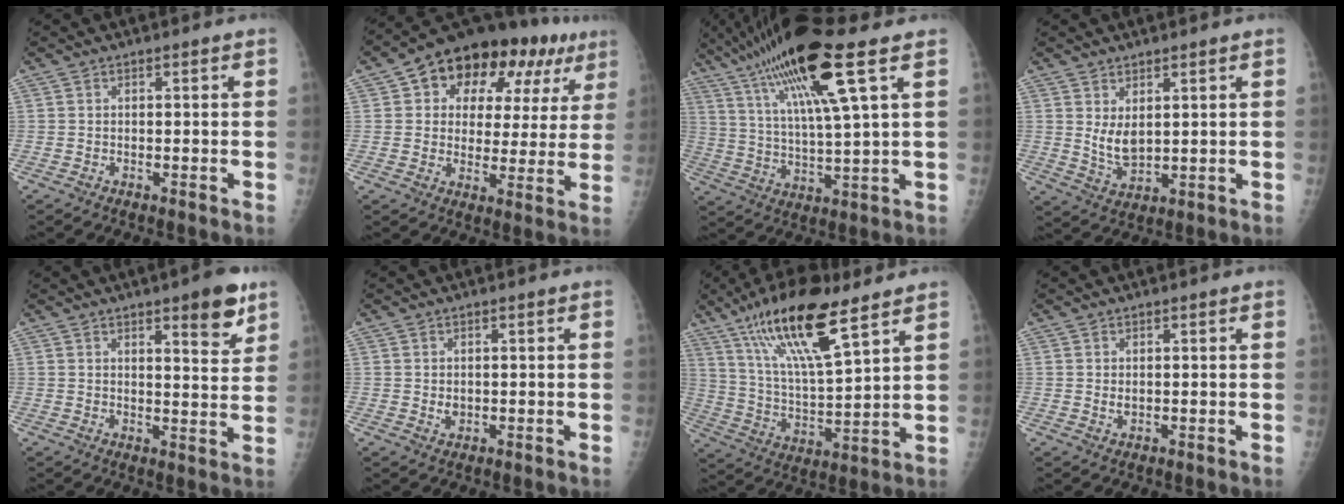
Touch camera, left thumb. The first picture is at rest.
{"total": 21.4, "force": [9.9, 12.6, 14.1], "torque": [-0.150, 0.015, 0.139]}
{"total": 20.0, "force": [10.3, 2.5, 17.0], "torque": [-0.324, -0.013, 0.184]}
{"total": 5.0, "force": [1.6, 2.6, 4.0], "torque": [-0.064, -0.021, 0.042]}
{"total": 8.5, "force": [5.0, 2.4, 6.4], "torque": [-0.066, -0.029, 0.066]}
{"total": 1.7, "force": [0.1, 1.3, 1.1], "torque": [-0.010, -0.002, 0.007]}
{"total": 18.8, "force": [11.6, 4.6, 14.1], "torque": [-0.242, -0.046, 0.217]}
{"total": 1.3, "force": [0.3, 0.8, 1.0], "torque": [-0.014, -0.001, 0.009]}